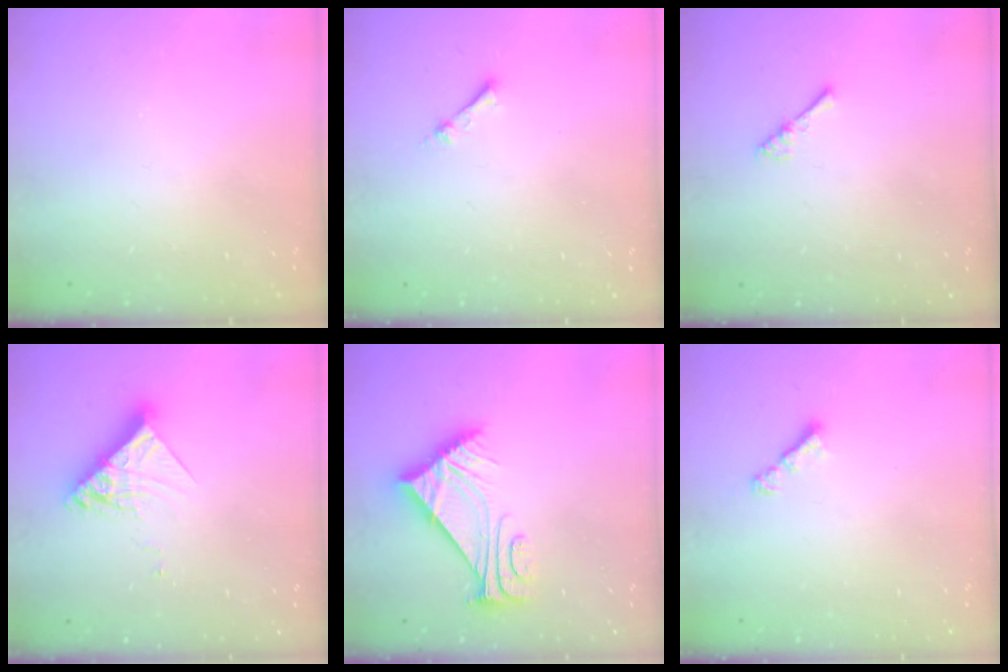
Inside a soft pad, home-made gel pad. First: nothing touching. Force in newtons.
{"total": 1.9, "press": 1.9, "slide": 0.3}
{"total": 1.8, "press": 1.7, "slide": 0.4}
{"total": 12.0, "press": 11.9, "slide": 0.2}
{"total": 9.8, "press": 9.7, "slide": 0.9}
{"total": 2.8, "press": 2.8, "slide": 0.7}